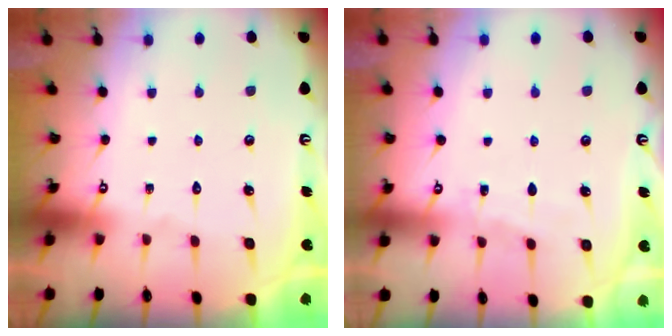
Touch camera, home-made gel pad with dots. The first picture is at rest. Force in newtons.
{"total": 3.8, "press": 3.8, "slide": 0.5}